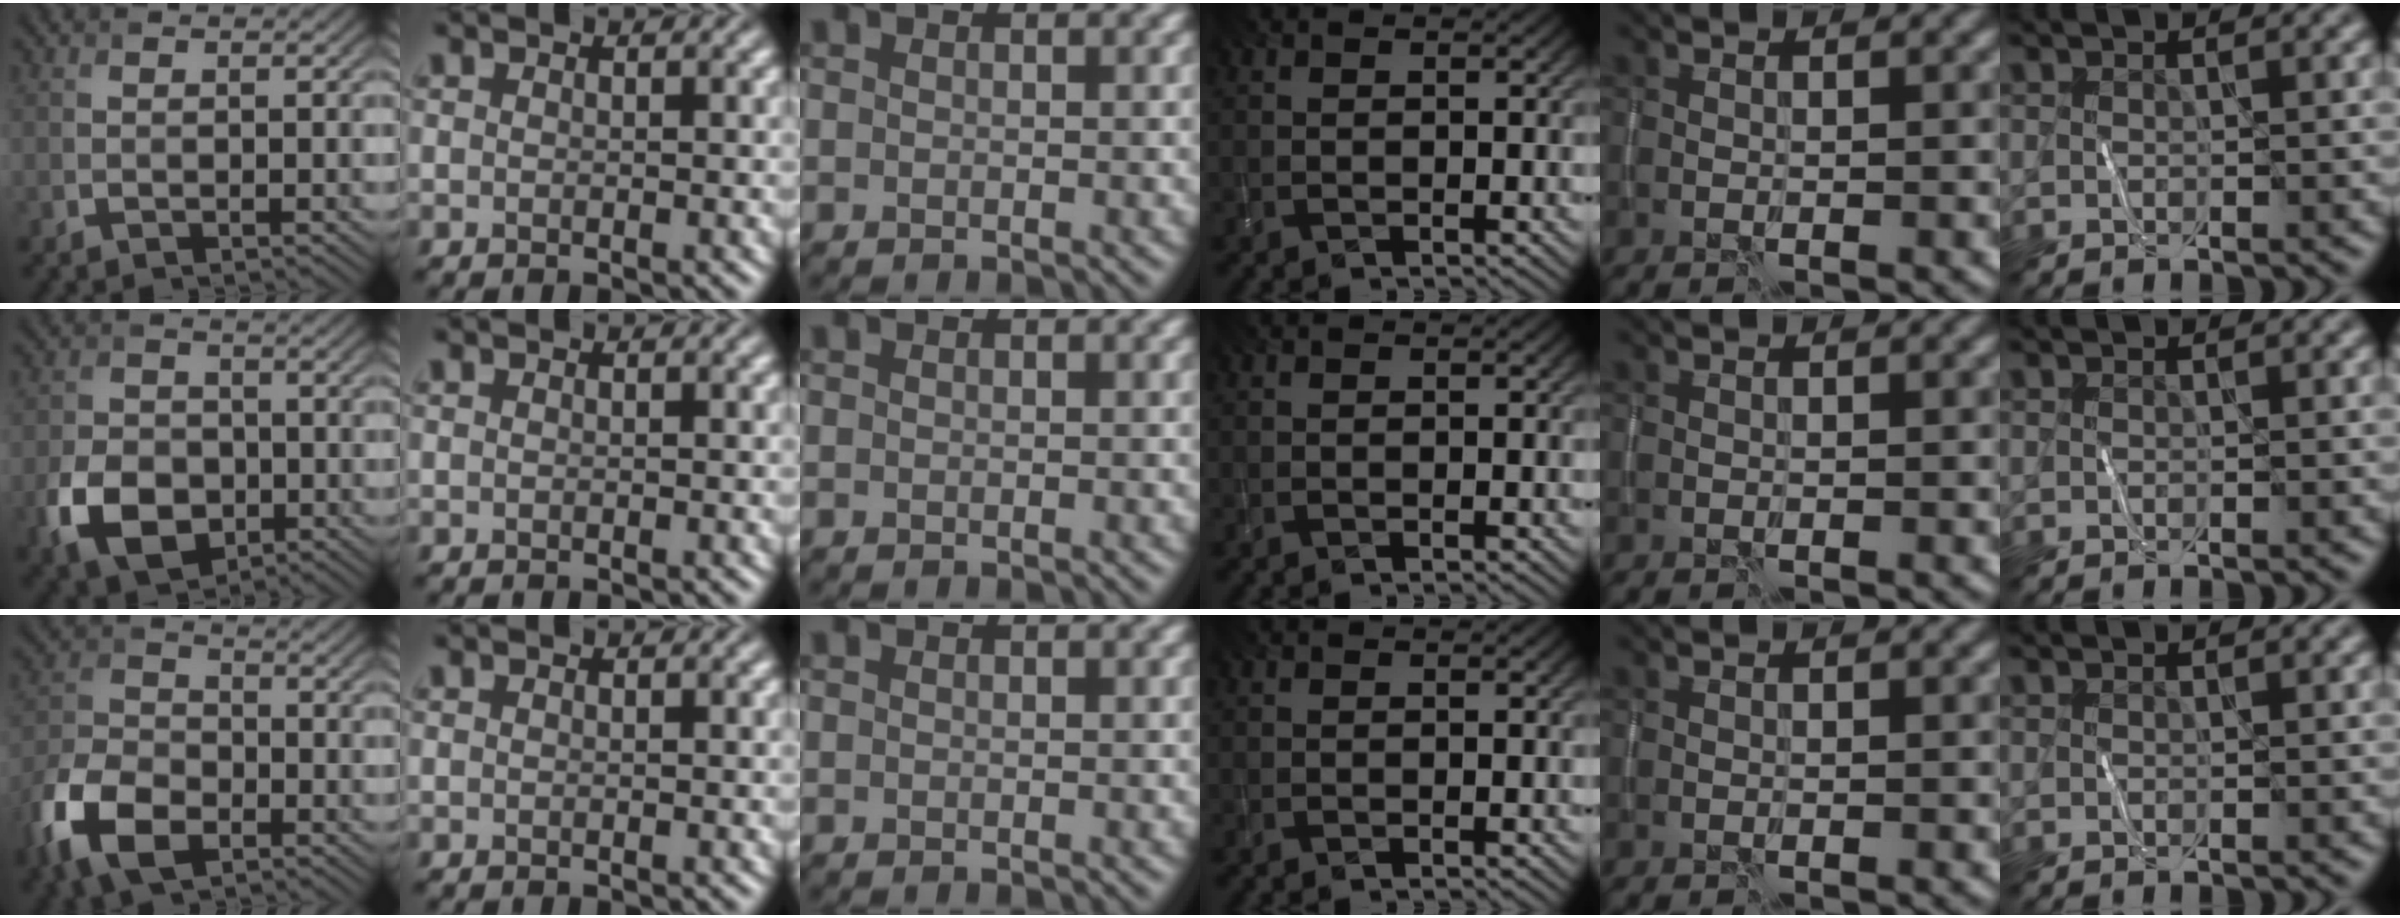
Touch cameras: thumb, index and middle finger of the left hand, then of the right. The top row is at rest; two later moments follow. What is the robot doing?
{"motion": "wipe", "object": "whiteboard"}